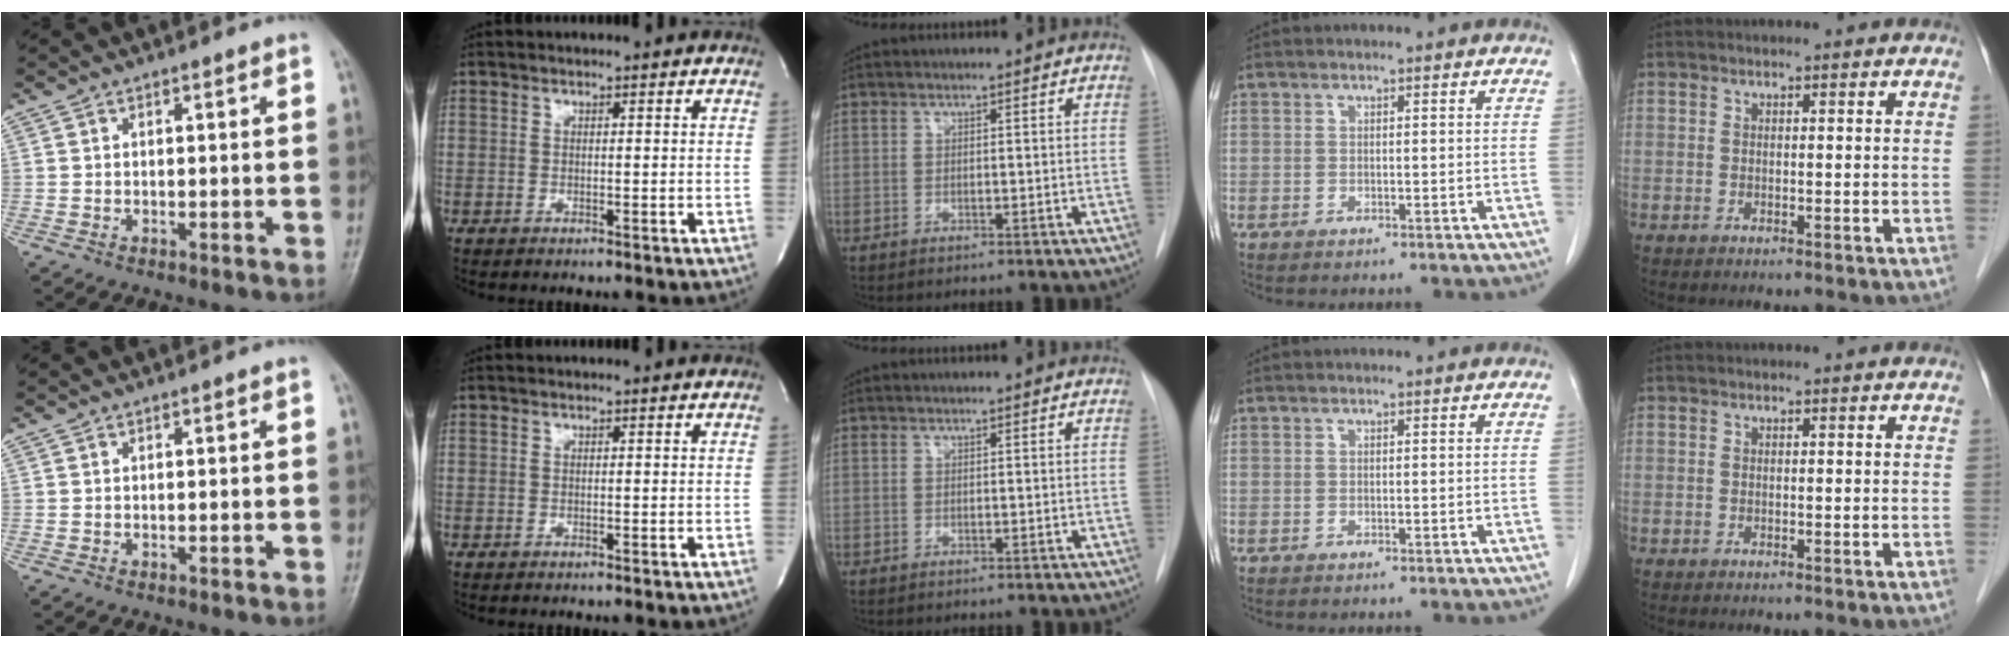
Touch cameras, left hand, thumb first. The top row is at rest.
{}